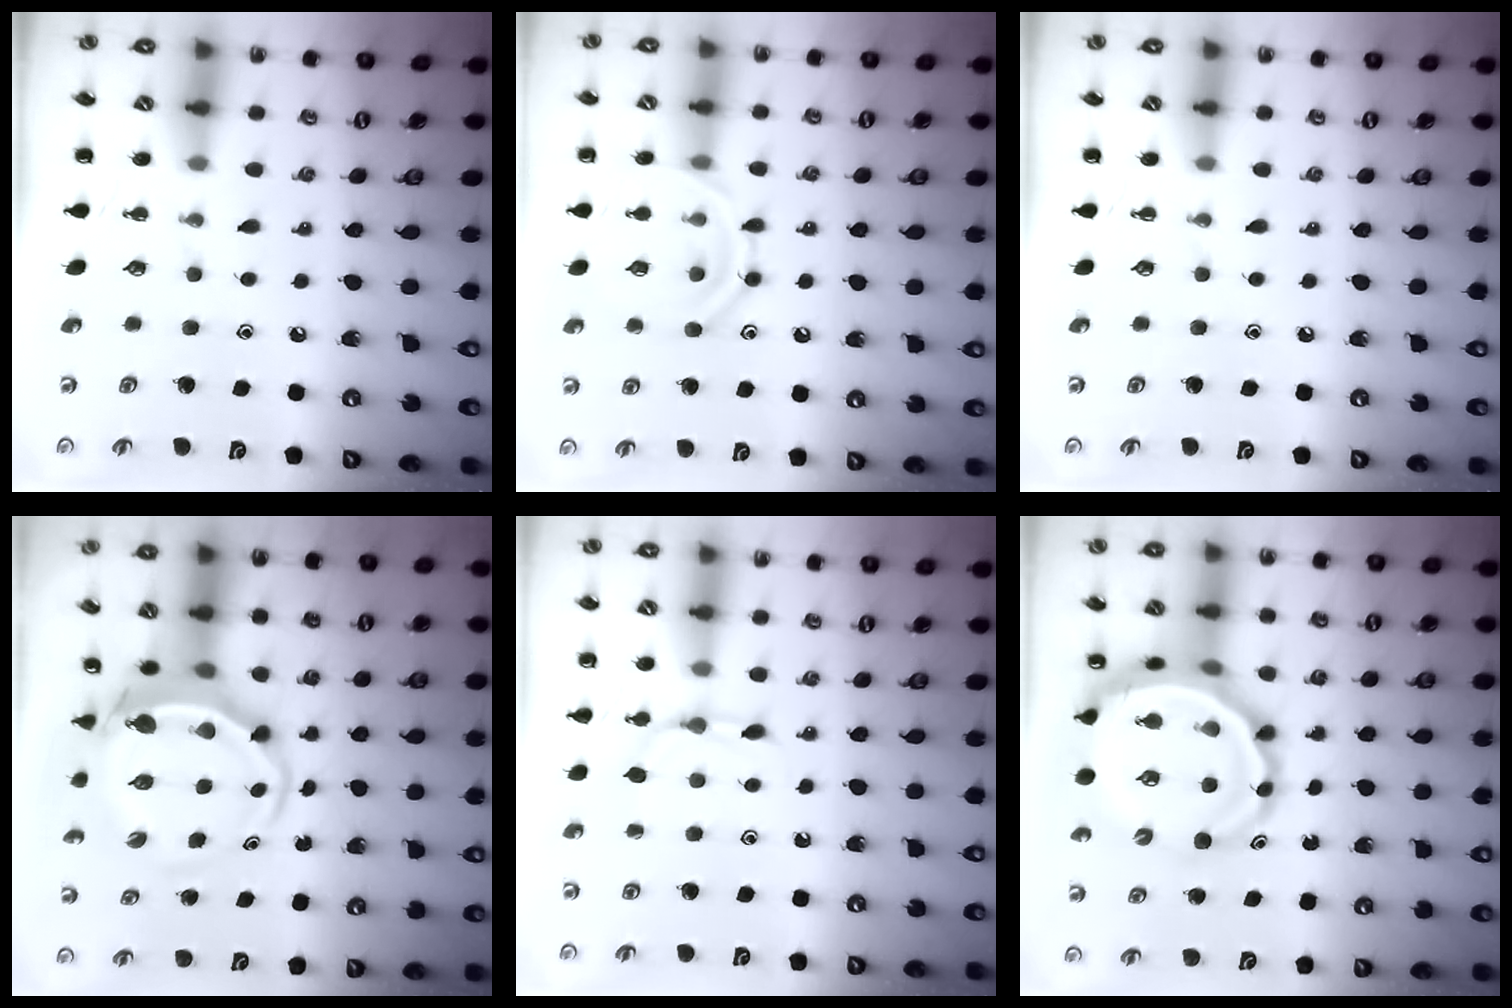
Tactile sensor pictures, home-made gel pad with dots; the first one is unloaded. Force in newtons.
{"total": 11.7, "press": 11.7, "slide": 1.1}
{"total": 0.0}
{"total": 6.2, "press": 6.0, "slide": 1.6}
{"total": 4.9, "press": 4.6, "slide": 1.5}
{"total": 12.2, "press": 11.6, "slide": 3.7}